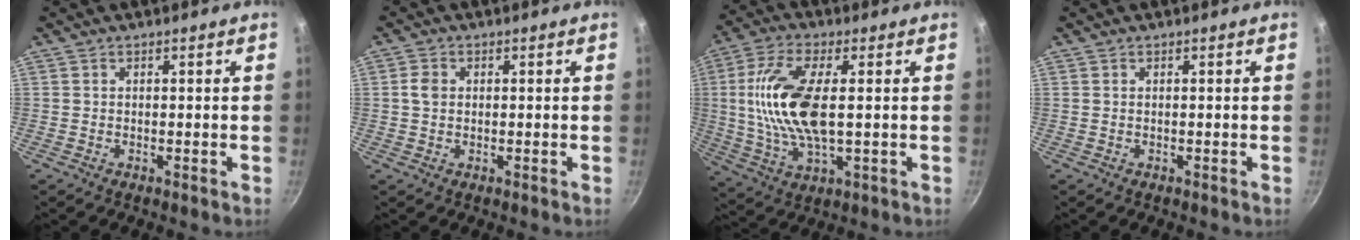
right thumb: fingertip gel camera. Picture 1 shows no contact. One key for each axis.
{"total": 2.5, "fx": 0.3, "fy": 2.0, "fz": 1.5, "tx": -0.026, "ty": 0.003, "tz": 0.003}
{"total": 15.7, "fx": 1.3, "fy": 6.5, "fz": 14.2, "tx": -0.300, "ty": -0.002, "tz": 0.028}
{"total": 0.0}